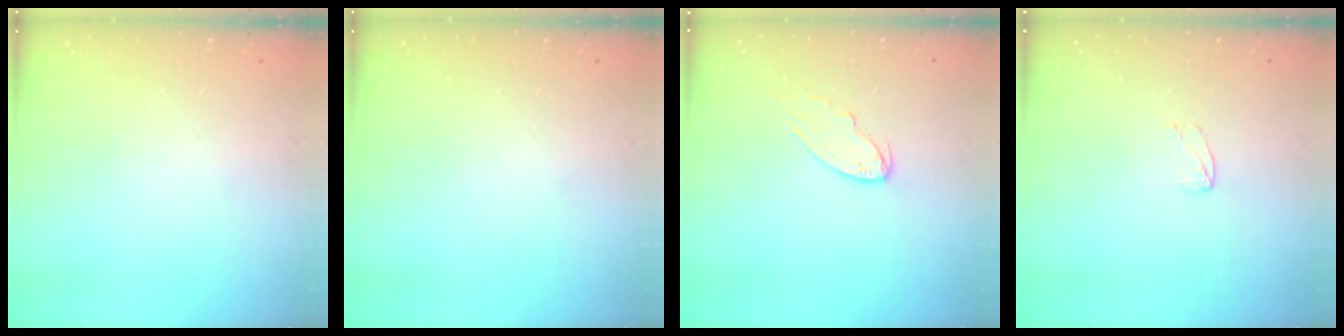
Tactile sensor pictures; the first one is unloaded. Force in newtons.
{"total": 0.0}
{"total": 6.1, "press": 6.1, "slide": 0.6}
{"total": 2.4, "press": 2.4, "slide": 0.2}